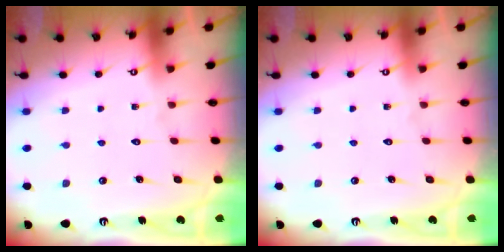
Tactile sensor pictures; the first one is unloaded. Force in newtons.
{"total": 0.0}